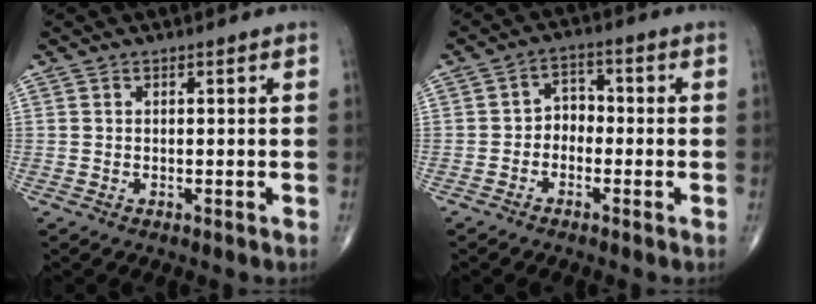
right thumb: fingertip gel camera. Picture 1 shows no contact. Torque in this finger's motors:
{"motor_torque": [-0.67, 0.13, 0.11, 0.01, 0.05]}